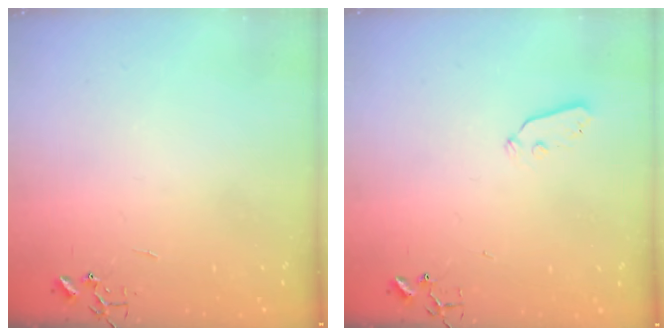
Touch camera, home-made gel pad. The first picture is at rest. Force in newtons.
{"total": 3.2, "press": 3.2, "slide": 0.5}